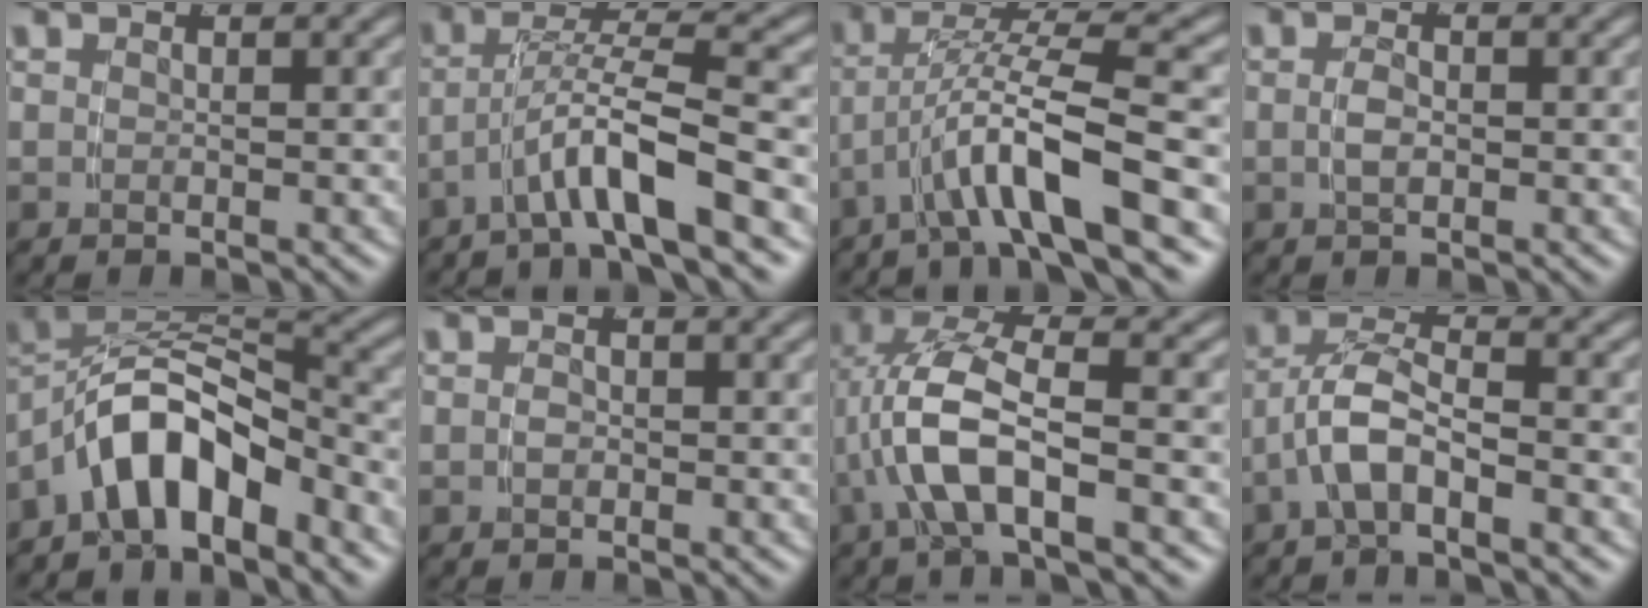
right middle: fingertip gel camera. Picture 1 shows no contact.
{"total": 4.6, "force": [-2.2, 0.3, 4.0], "torque": [-0.074, 0.002, -0.034]}
{"total": 5.2, "force": [-1.3, 1.2, 4.9], "torque": [-0.100, 0.000, -0.018]}
{"total": 1.2, "force": [-0.5, 0.1, 1.1], "torque": [-0.027, -0.007, -0.003]}
{"total": 10.5, "force": [-1.9, 7.6, 7.1], "torque": [-0.134, -0.010, -0.032]}
{"total": 0.6, "force": [-0.5, 0.1, 0.3], "torque": [-0.016, -0.008, -0.003]}
{"total": 5.9, "force": [0.2, 2.1, 5.5], "torque": [-0.123, -0.004, 0.005]}
{"total": 4.6, "force": [-1.0, 2.6, 3.6], "torque": [-0.081, -0.009, -0.019]}